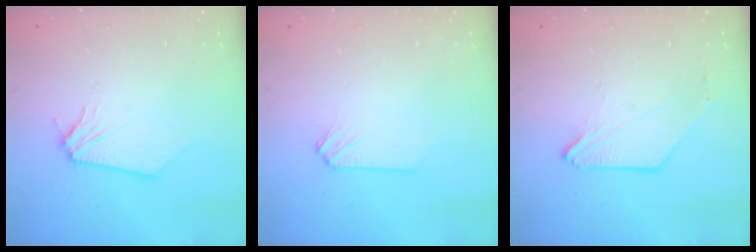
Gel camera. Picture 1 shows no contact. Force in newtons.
{"total": 0.0}
{"total": 2.0, "press": 2.0, "slide": 0.5}